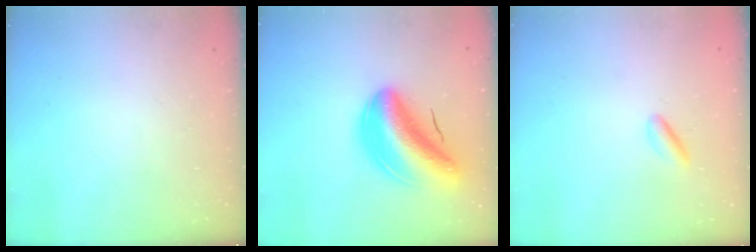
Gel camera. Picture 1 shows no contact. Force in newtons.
{"total": 14.5, "press": 13.8, "slide": 4.3}
{"total": 2.2, "press": 2.2, "slide": 0.5}